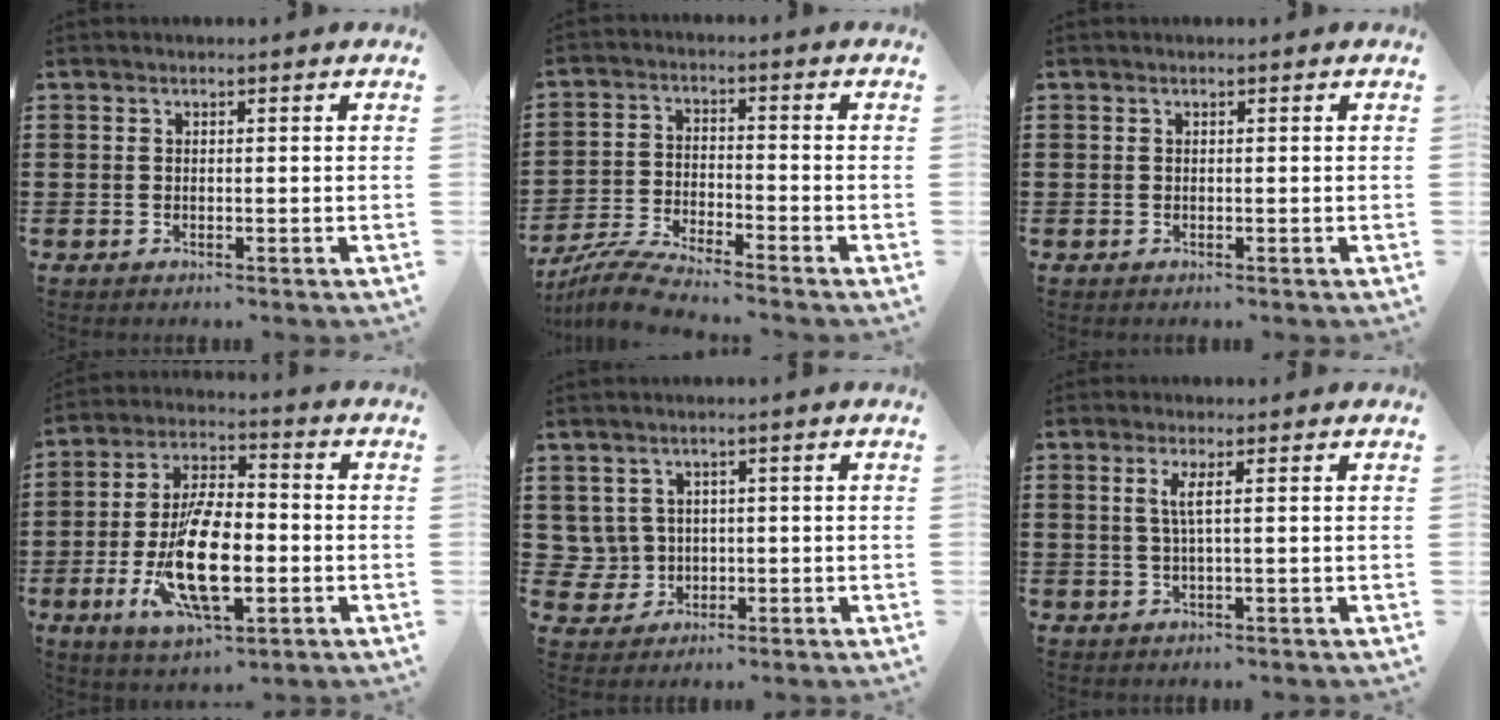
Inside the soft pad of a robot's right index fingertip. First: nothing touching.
{"total": 5.5, "force": [-5.3, 0.0, 1.6], "torque": [-0.045, -0.009, -0.105]}
{"total": 0.0}
{"total": 13.8, "force": [-3.3, 5.7, 12.1], "torque": [-0.254, -0.009, -0.058]}
{"total": 3.2, "force": [0.7, 3.1, 0.2], "torque": [-0.021, 0.010, 0.013]}
{"total": 2.5, "force": [0.5, -0.1, 2.4], "torque": [-0.049, -0.004, 0.008]}